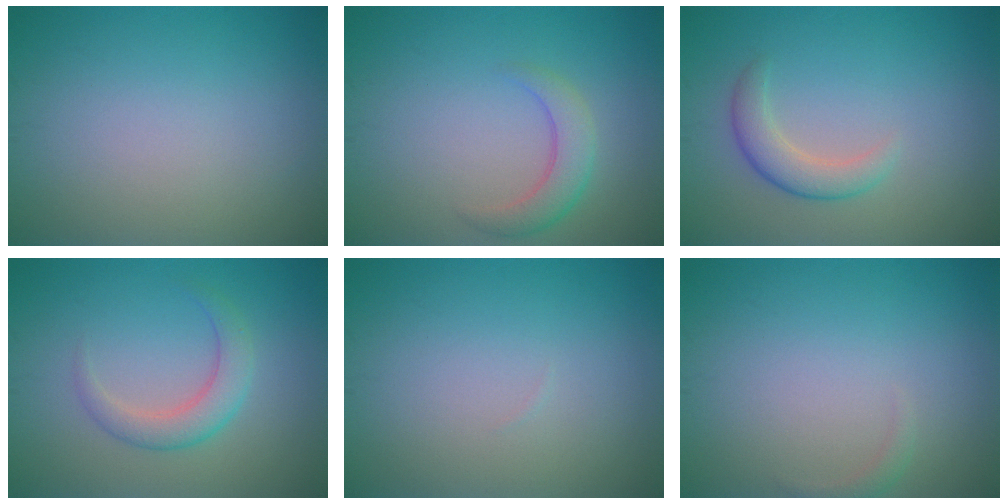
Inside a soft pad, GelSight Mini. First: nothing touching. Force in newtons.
{"total": 2.8, "press": 2.8, "slide": 0.1}
{"total": 2.7, "press": 2.7, "slide": 0.1}
{"total": 2.8, "press": 2.8, "slide": 0.1}
{"total": 0.0}
{"total": 0.8, "press": 0.8, "slide": 0.1}